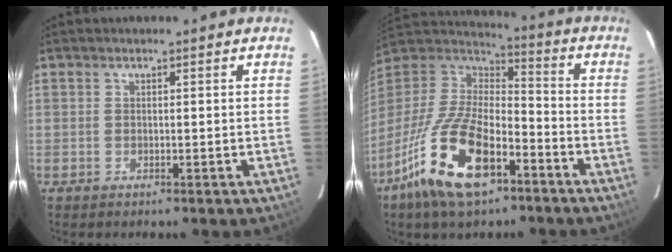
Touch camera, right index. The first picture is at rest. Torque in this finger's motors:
{"motor_torque": [1.82, -0.31, 1.05, 0.21]}